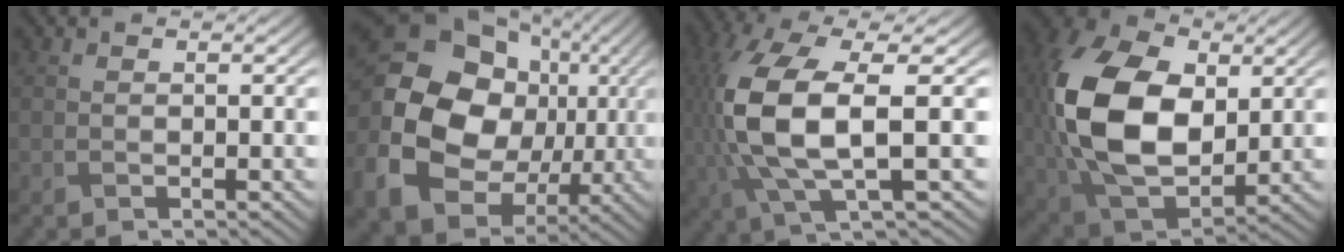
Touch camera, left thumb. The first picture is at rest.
{"total": 18.5, "force": [-2.4, 15.4, 10.0], "torque": [-0.243, -0.032, -0.039]}
{"total": 12.2, "force": [-0.2, 4.7, 11.2], "torque": [-0.267, -0.007, 0.002]}
{"total": 17.0, "force": [1.6, 11.2, 12.7], "torque": [-0.313, 0.004, 0.036]}